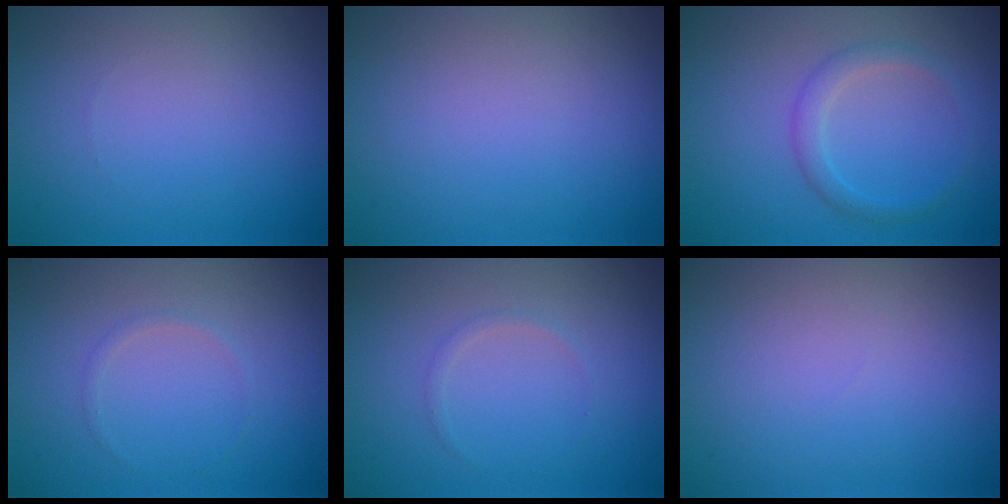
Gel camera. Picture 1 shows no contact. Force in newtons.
{"total": 0.0}
{"total": 1.8, "press": 1.8, "slide": 0.1}
{"total": 0.6, "press": 0.6, "slide": 0.0}
{"total": 0.6, "press": 0.6, "slide": 0.0}
{"total": 0.0}